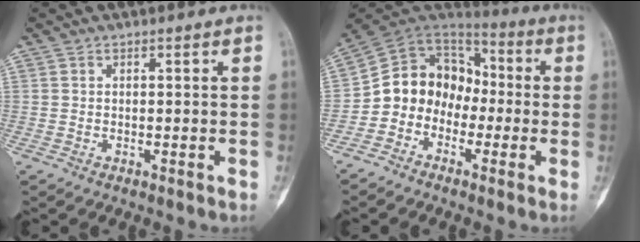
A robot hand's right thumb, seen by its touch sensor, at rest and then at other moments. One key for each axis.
{"total": 12.6, "fx": -3.2, "fy": 10.6, "fz": 6.0, "tx": -0.075, "ty": 0.078, "tz": -0.072}